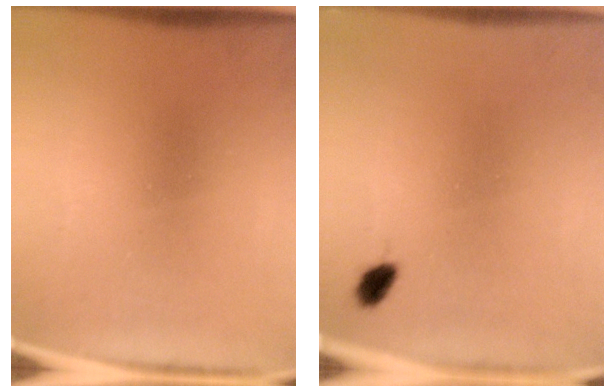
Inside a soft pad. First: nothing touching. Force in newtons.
{"total": 1.9}